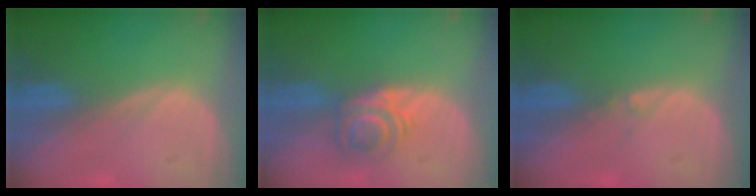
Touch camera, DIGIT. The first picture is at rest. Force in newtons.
{"total": 5.9, "press": 4.9, "slide": 3.2}
{"total": 0.6, "press": 0.5, "slide": 0.4}